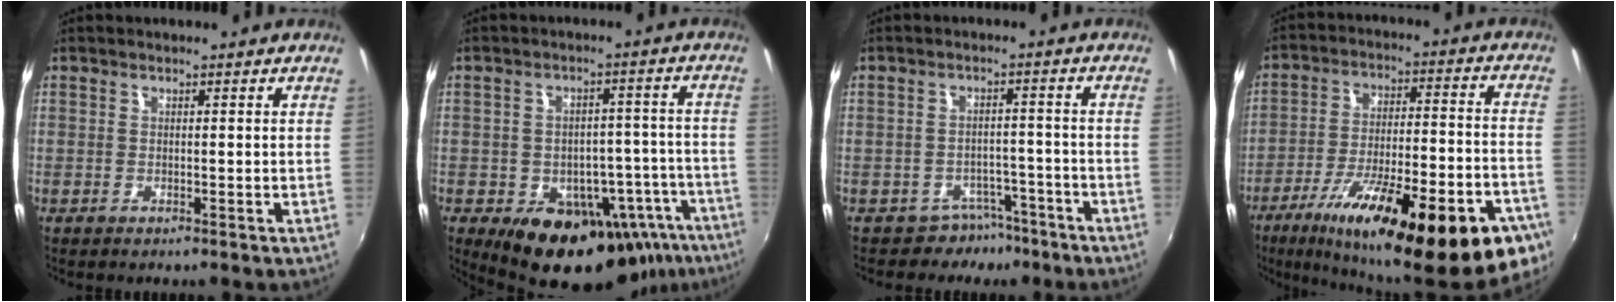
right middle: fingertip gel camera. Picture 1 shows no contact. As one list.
[{"total": 19.6, "force": [-12.1, 12.4, 9.3], "torque": [-0.132, 0.022, -0.130]}, {"total": 5.4, "force": [-4.1, 3.6, 0.1], "torque": [0.001, 0.029, -0.053]}, {"total": 31.1, "force": [-18.9, 7.6, 23.4], "torque": [-0.356, -0.043, -0.271]}]